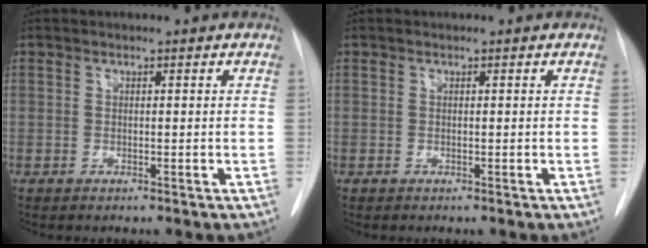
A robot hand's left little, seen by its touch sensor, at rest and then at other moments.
{"total": 0.0}